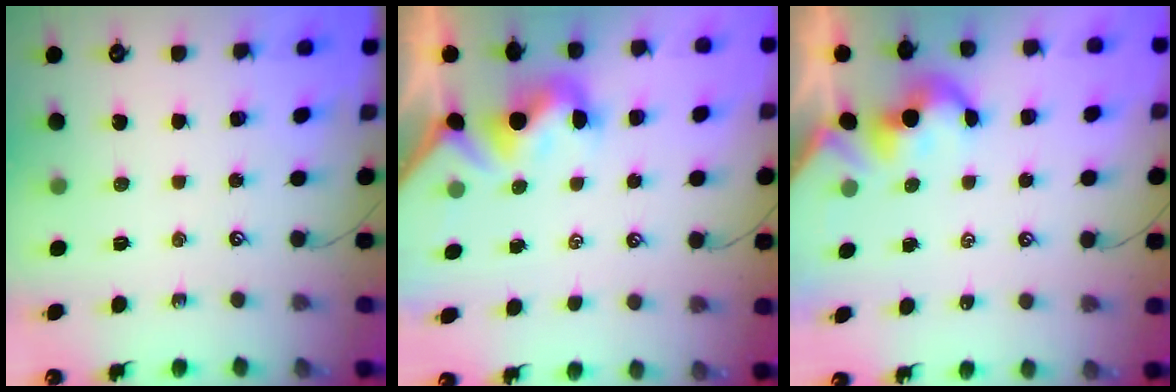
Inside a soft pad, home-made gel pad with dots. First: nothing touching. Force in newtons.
{"total": 2.2, "press": 2.2, "slide": 0.6}
{"total": 2.0, "press": 2.0, "slide": 0.2}